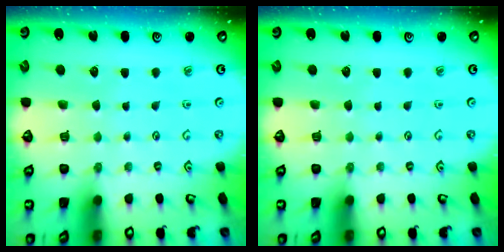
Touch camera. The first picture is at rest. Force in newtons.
{"total": 0.0}